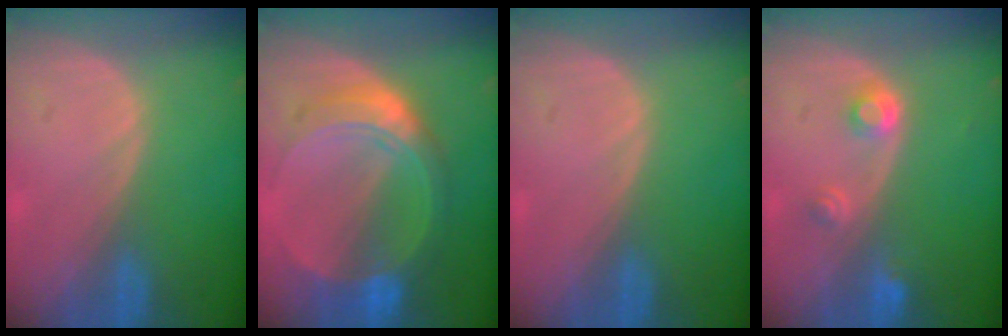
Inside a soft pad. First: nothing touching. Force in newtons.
{"total": 8.7, "press": 8.7, "slide": 0.7}
{"total": 0.0}
{"total": 3.0, "press": 2.8, "slide": 1.0}